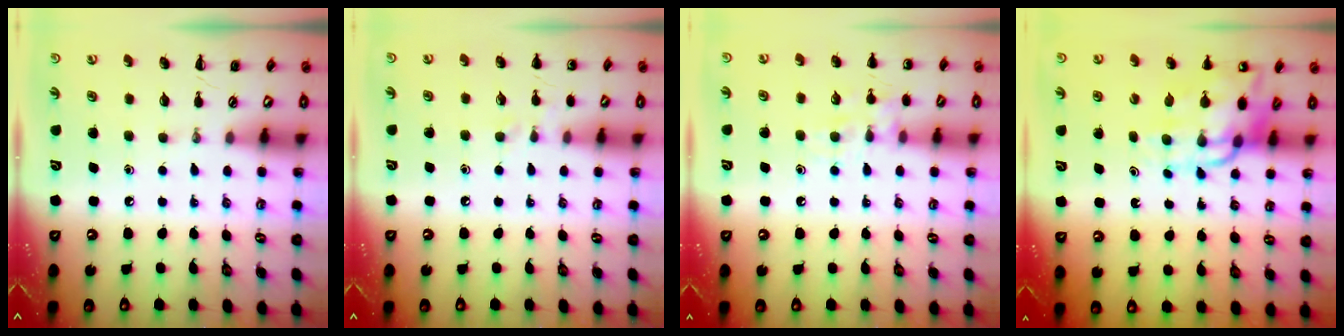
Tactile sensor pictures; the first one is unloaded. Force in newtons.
{"total": 5.6, "press": 5.4, "slide": 1.6}
{"total": 8.9, "press": 8.8, "slide": 1.2}
{"total": 12.2, "press": 11.8, "slide": 3.3}